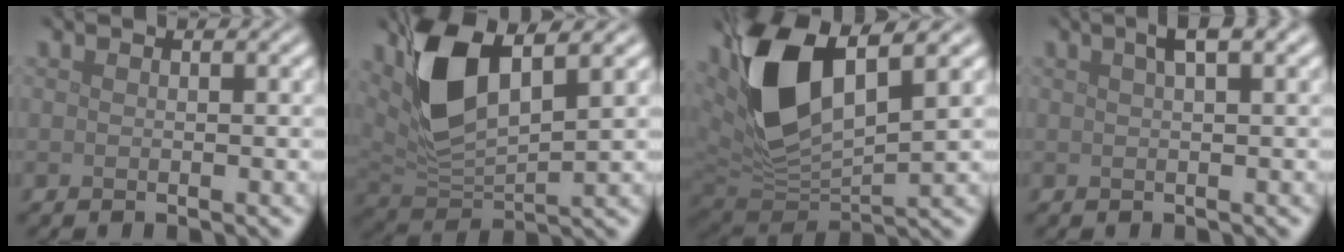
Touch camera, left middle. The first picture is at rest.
{"total": 7.3, "force": [3.1, 3.0, 5.9], "torque": [-0.127, -0.003, 0.059]}
{"total": 10.9, "force": [3.9, 5.4, 8.6], "torque": [-0.195, -0.005, 0.080]}
{"total": 2.5, "force": [1.3, 0.5, 2.1], "torque": [-0.024, 0.011, 0.017]}